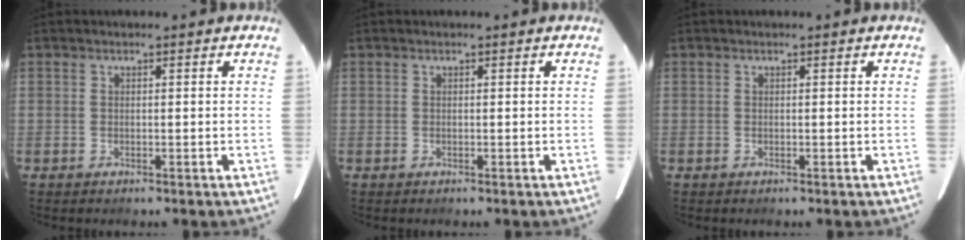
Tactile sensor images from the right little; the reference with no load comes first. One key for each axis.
{"total": 0.0}
{"total": 0.0}